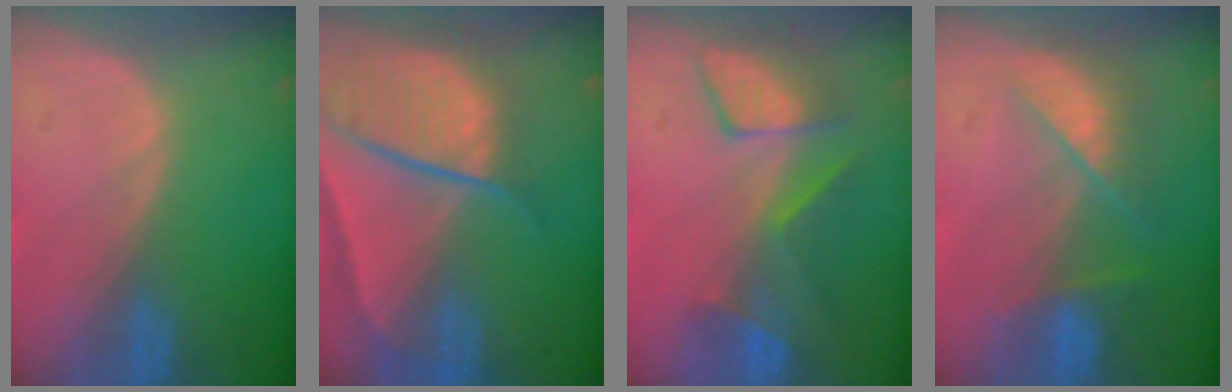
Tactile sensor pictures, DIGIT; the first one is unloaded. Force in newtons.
{"total": 10.6, "press": 8.9, "slide": 5.8}
{"total": 7.5, "press": 7.3, "slide": 1.5}
{"total": 7.3, "press": 6.5, "slide": 3.2}